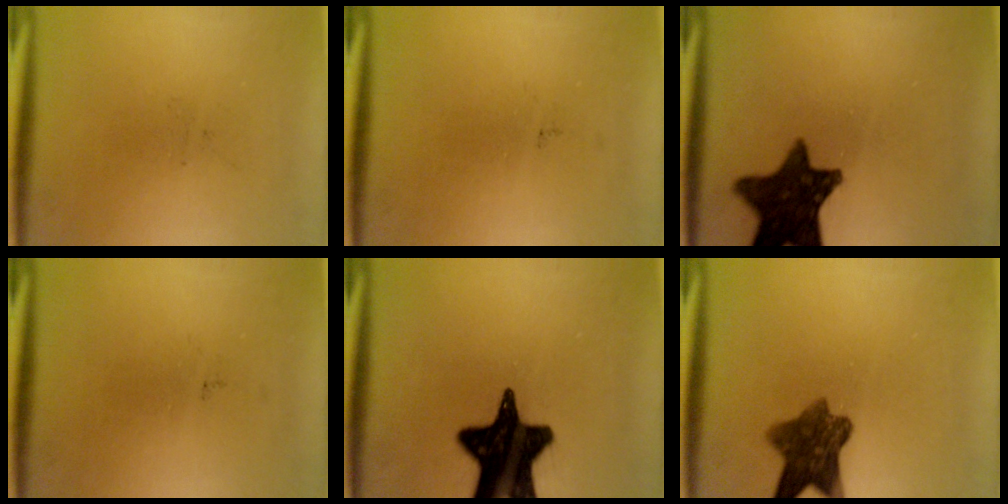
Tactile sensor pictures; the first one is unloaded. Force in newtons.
{"total": 0.0}
{"total": 12.8}
{"total": 0.0}
{"total": 18.5}
{"total": 7.9}